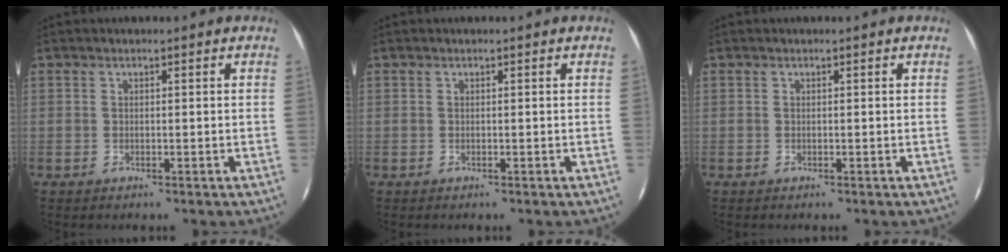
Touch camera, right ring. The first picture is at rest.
{"total": 0.0}
{"total": 0.0}